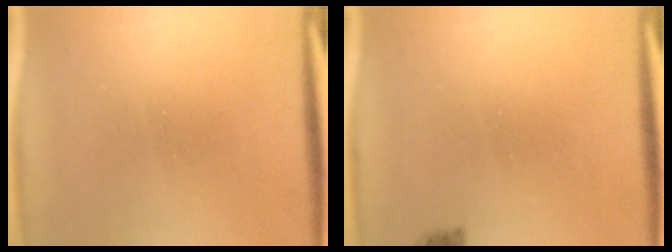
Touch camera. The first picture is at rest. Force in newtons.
{"total": 1.8}